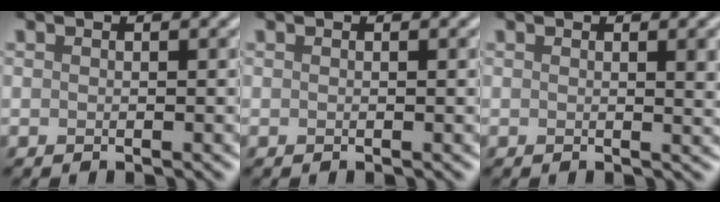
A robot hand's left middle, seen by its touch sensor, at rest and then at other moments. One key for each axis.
{"total": 0.0}
{"total": 3.2, "fx": 0.7, "fy": 1.0, "fz": 3.0, "tx": -0.029, "ty": 0.004, "tz": 0.007}